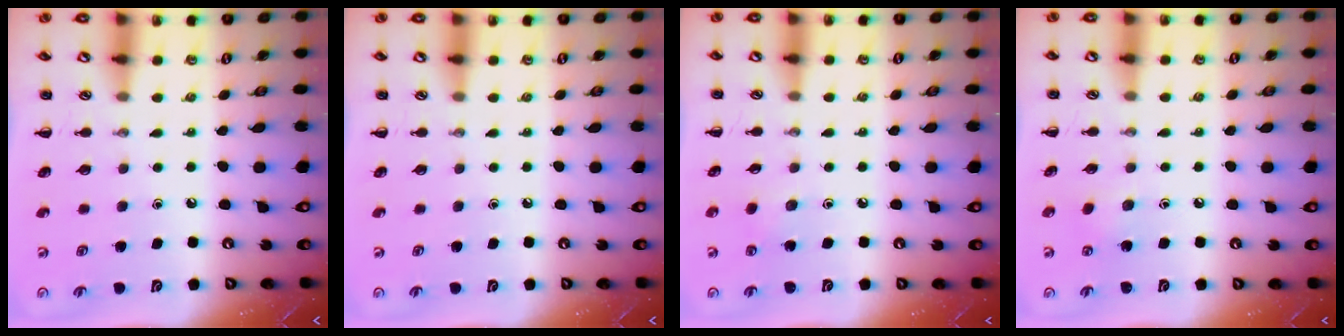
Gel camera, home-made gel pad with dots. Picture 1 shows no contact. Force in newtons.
{"total": 0.0}
{"total": 2.6, "press": 2.5, "slide": 0.9}
{"total": 5.5, "press": 5.2, "slide": 1.5}